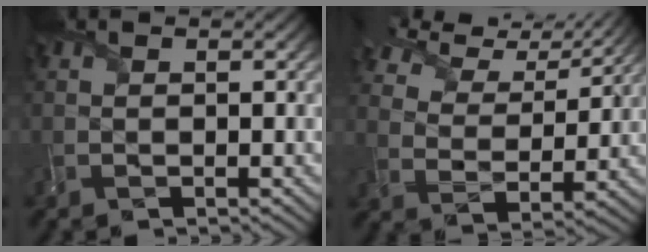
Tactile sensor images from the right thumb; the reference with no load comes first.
{"total": 11.5, "force": [9.3, 4.1, 5.2], "torque": [-0.139, 0.010, 0.143]}